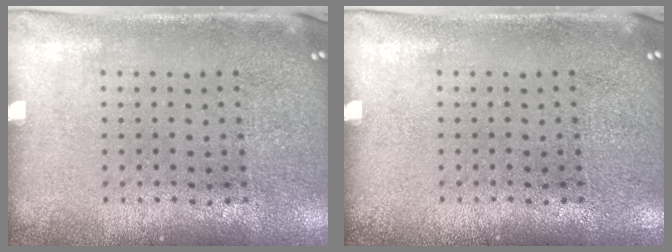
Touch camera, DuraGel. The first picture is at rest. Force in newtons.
{"total": 0.0}